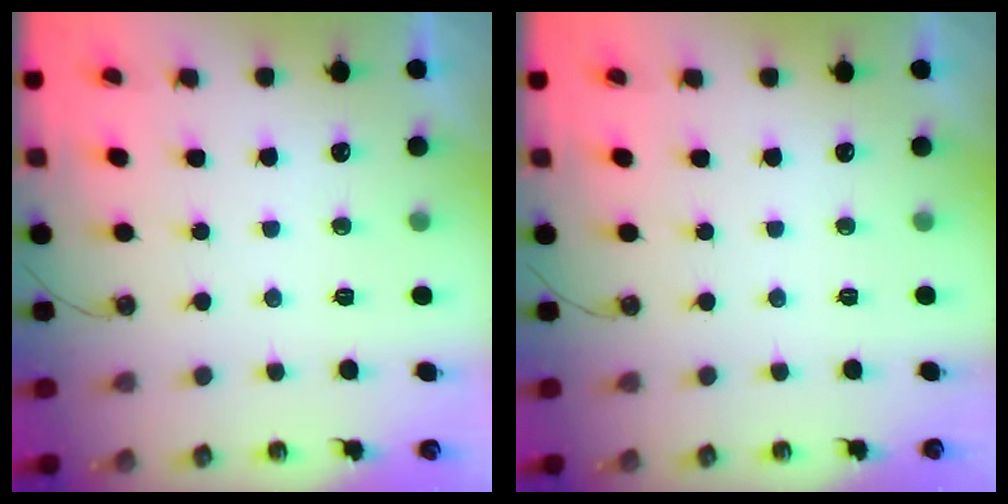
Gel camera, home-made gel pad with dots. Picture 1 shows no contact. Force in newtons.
{"total": 0.0}